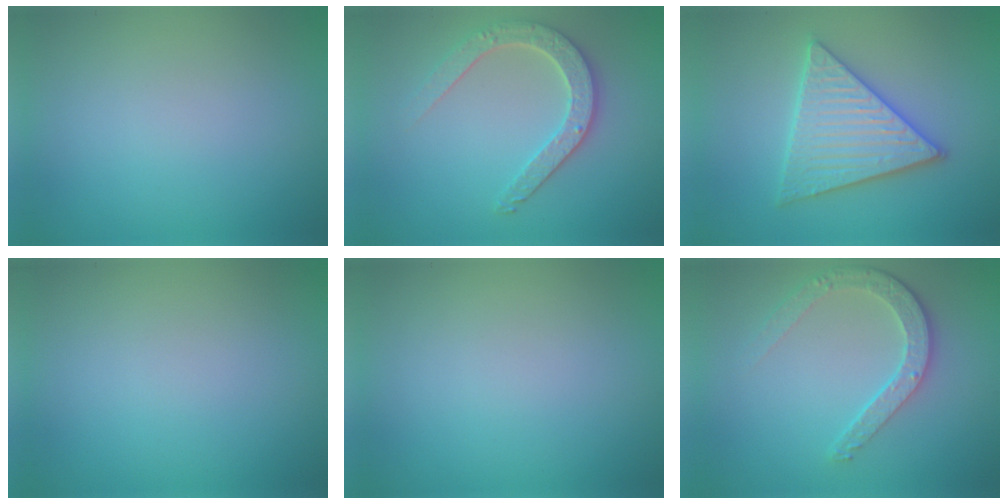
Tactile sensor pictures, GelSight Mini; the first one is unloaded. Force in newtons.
{"total": 3.6, "press": 3.2, "slide": 1.7}
{"total": 5.1, "press": 5.0, "slide": 0.6}
{"total": 0.0}
{"total": 0.0}
{"total": 3.6, "press": 3.0, "slide": 2.1}